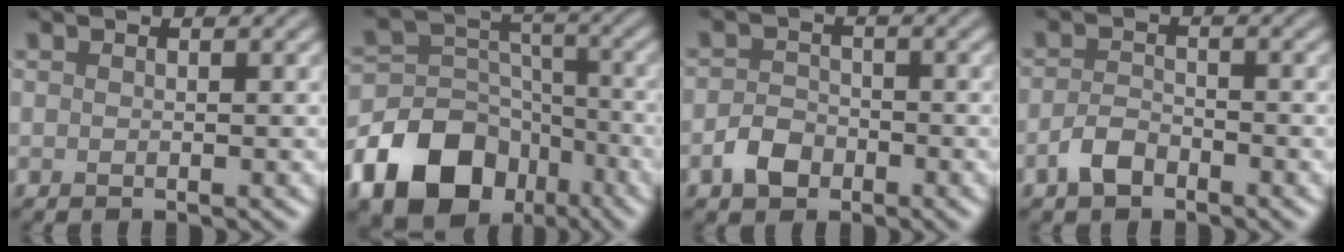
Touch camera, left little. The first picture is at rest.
{"total": 14.7, "force": [-8.4, 10.6, 5.8], "torque": [-0.139, -0.020, -0.155]}
{"total": 2.7, "force": [-1.5, 1.9, 1.2], "torque": [-0.020, 0.006, -0.033]}
{"total": 2.3, "force": [-1.6, 1.2, 1.2], "torque": [-0.025, 0.005, -0.035]}